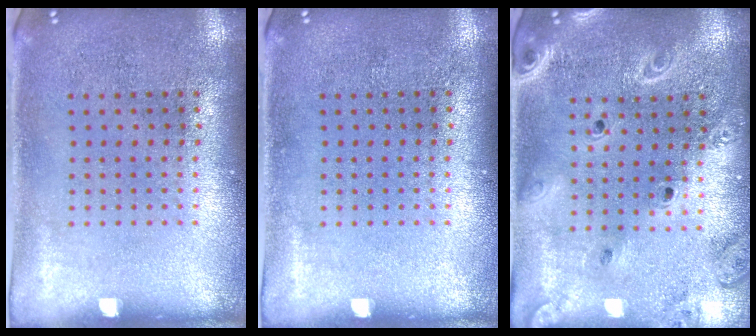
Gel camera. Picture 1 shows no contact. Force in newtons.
{"total": 0.0}
{"total": 2.3, "press": 2.1, "slide": 0.9}